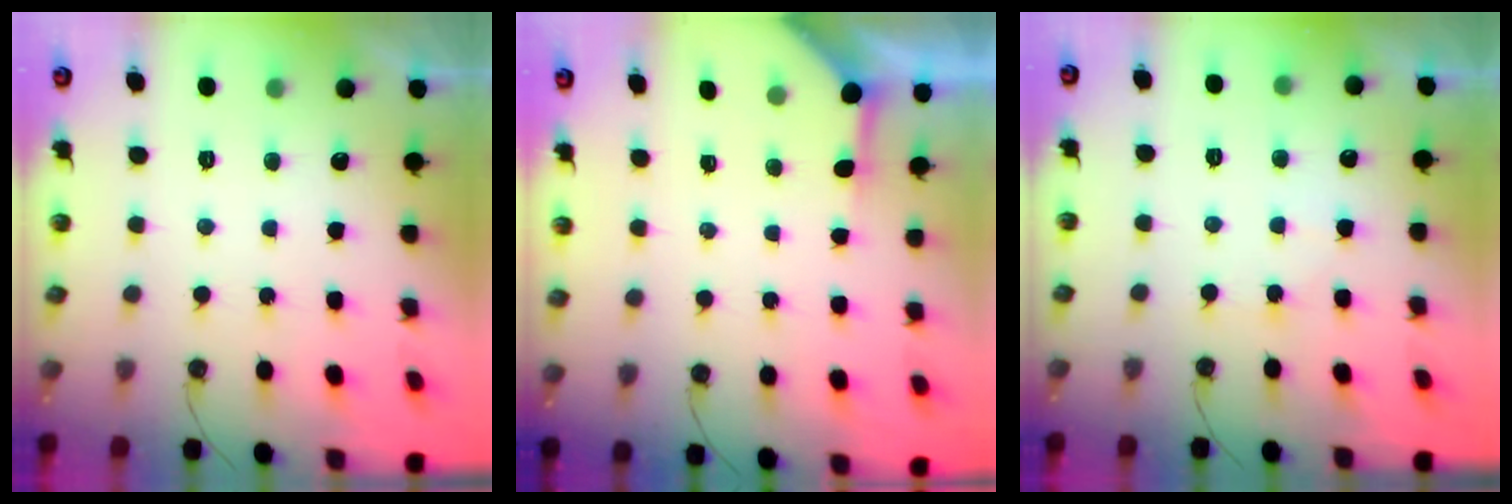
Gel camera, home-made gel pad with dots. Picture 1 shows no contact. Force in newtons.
{"total": 3.7, "press": 3.7, "slide": 0.4}
{"total": 3.0, "press": 3.0, "slide": 0.6}